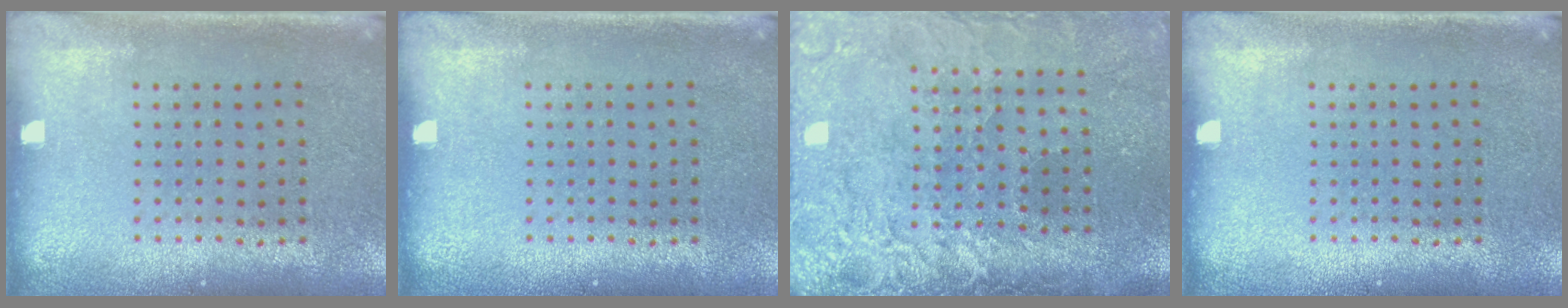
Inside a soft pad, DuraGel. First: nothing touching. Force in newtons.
{"total": 0.0}
{"total": 4.3, "press": 3.6, "slide": 2.3}
{"total": 0.0}